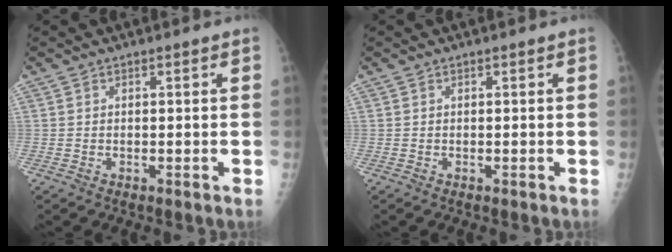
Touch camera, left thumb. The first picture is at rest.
{"total": 0.0}